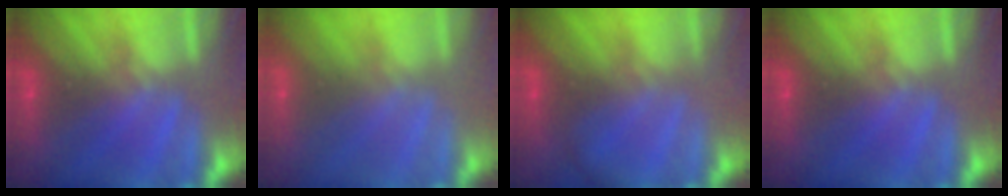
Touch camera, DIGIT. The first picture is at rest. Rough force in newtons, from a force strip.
{"total": 3.1}
{"total": 2.1}
{"total": 0.0}